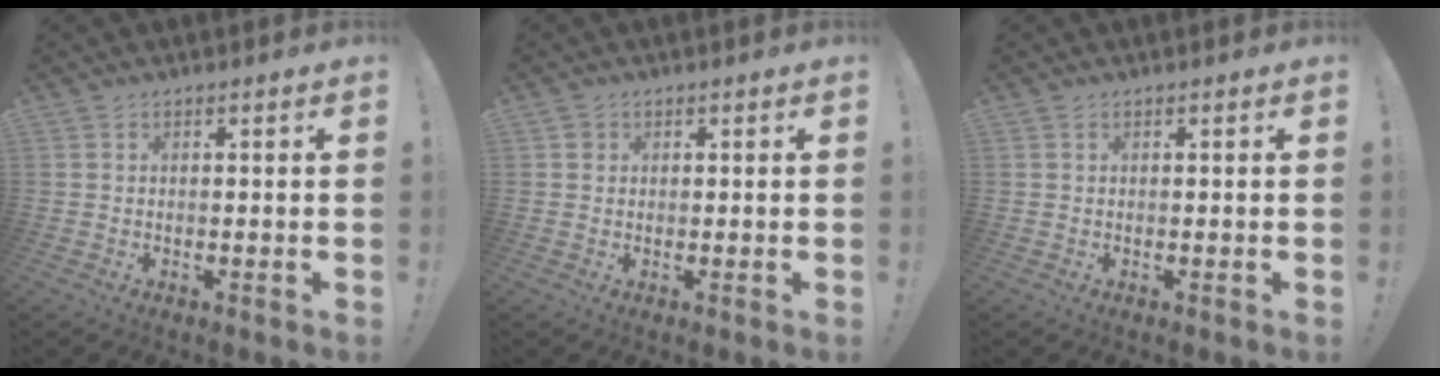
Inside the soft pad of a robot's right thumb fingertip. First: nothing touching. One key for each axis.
{"total": 1.3, "fx": 0.5, "fy": 1.1, "fz": 0.3, "tx": 0.002, "ty": -0.001, "tz": 0.008}
{"total": 0.0}